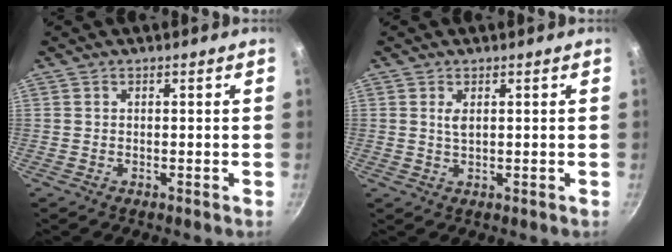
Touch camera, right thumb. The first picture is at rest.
{"total": 1.9, "force": [0.6, 0.9, 1.5], "torque": [-0.028, -0.005, 0.013]}